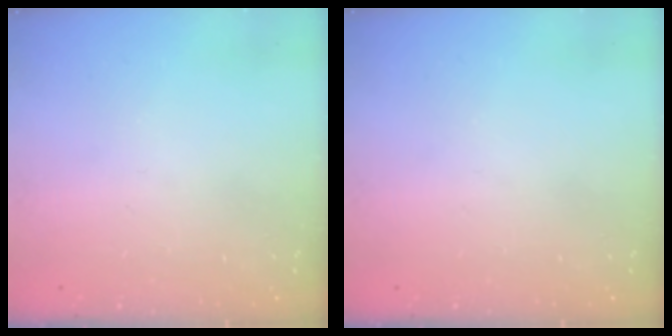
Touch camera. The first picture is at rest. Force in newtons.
{"total": 0.0}